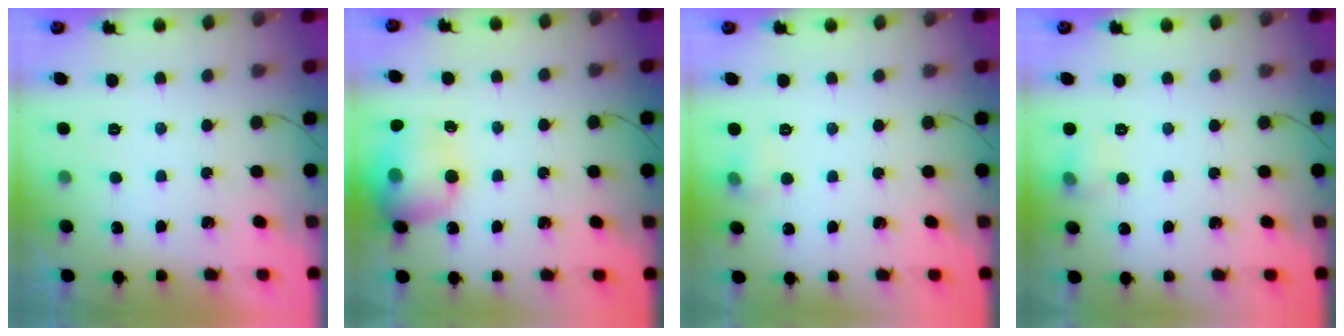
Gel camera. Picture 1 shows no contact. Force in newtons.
{"total": 16.3, "press": 16.1, "slide": 2.4}
{"total": 4.5, "press": 4.1, "slide": 1.8}
{"total": 5.3, "press": 5.1, "slide": 1.5}